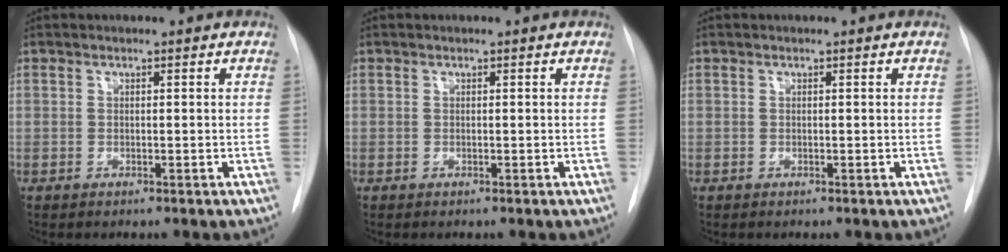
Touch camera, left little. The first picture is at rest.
{"total": 0.0}
{"total": 0.0}